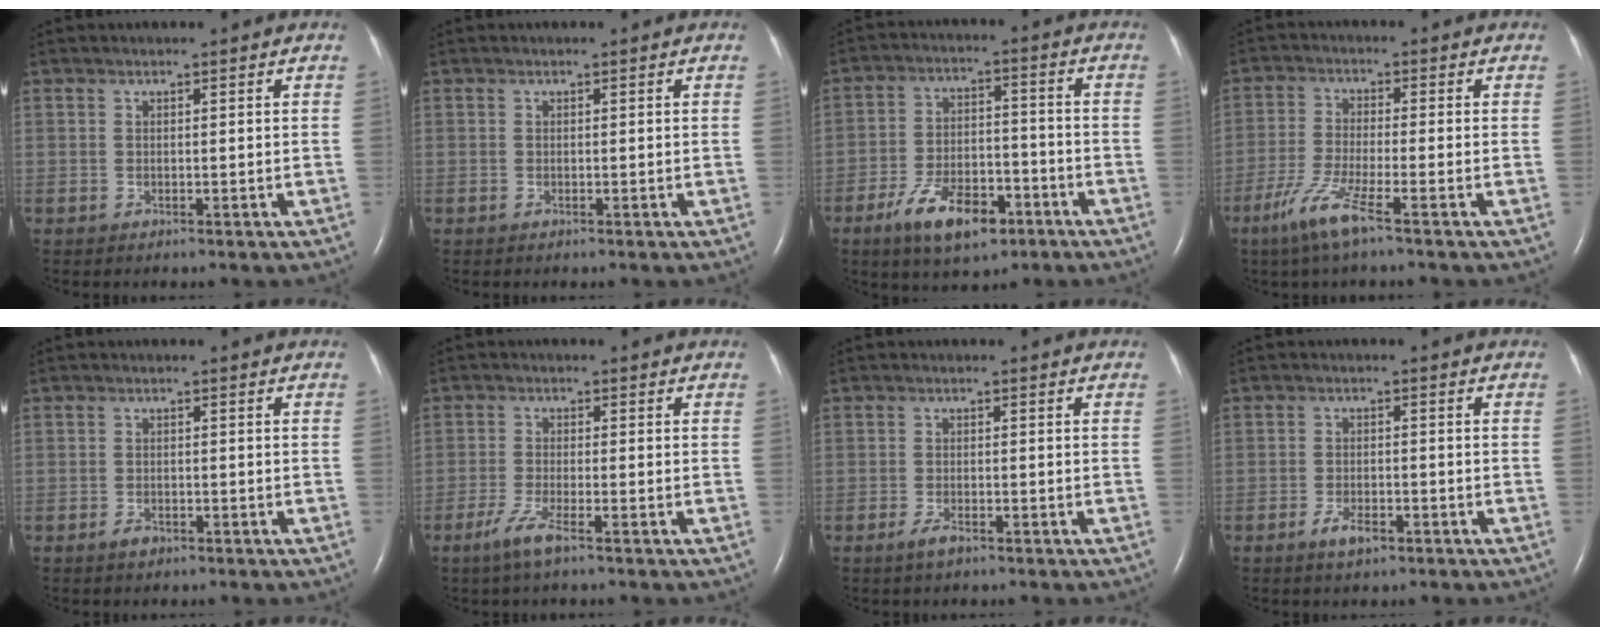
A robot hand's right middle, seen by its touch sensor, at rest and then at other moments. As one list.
[{"total": 0.0}, {"total": 10.5, "force": [-6.2, 4.4, 7.3], "torque": [-0.135, -0.001, -0.103]}, {"total": 6.5, "force": [-4.0, -0.1, 5.0], "torque": [-0.108, -0.015, -0.085]}, {"total": 1.5, "force": [-1.1, 0.8, 0.7], "torque": [-0.012, 0.001, -0.017]}, {"total": 3.9, "force": [-2.6, 0.2, 2.9], "torque": [-0.065, -0.008, -0.054]}, {"total": 2.0, "force": [-1.4, 0.6, 1.3], "torque": [-0.030, -0.002, -0.027]}, {"total": 3.1, "force": [-2.0, 1.1, 2.1], "torque": [-0.046, 0.000, -0.035]}]